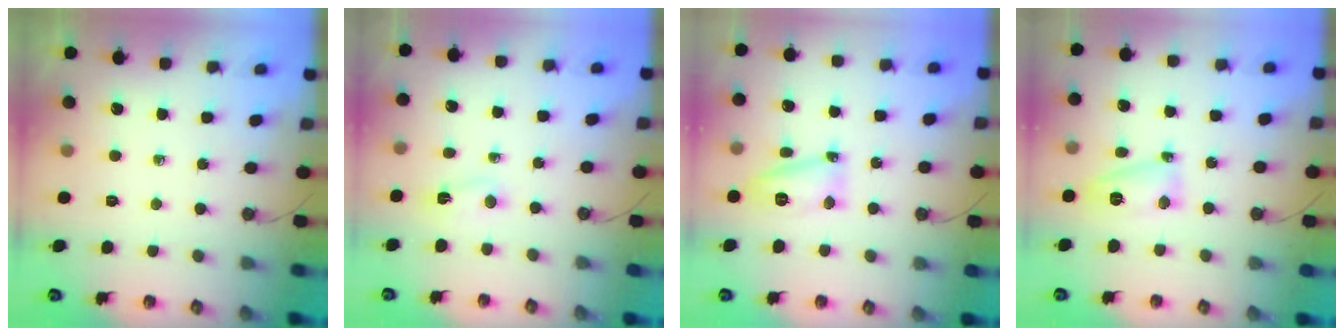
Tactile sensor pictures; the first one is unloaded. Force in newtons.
{"total": 3.1, "press": 3.1, "slide": 0.4}
{"total": 12.0, "press": 11.9, "slide": 1.3}
{"total": 6.8, "press": 6.8, "slide": 1.1}